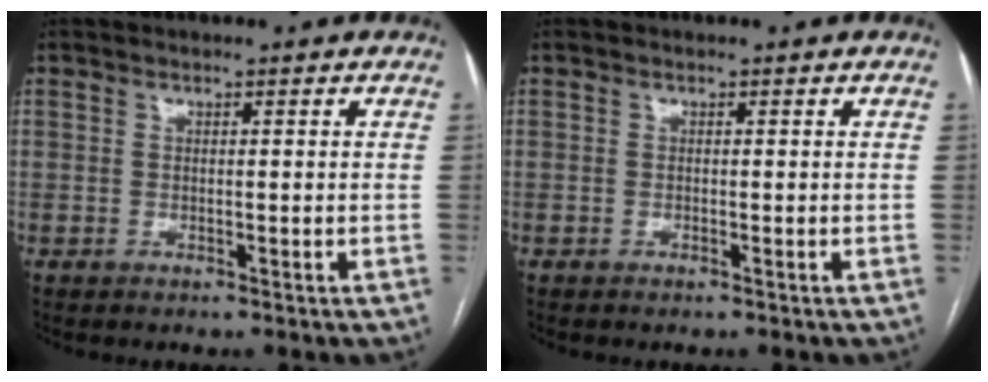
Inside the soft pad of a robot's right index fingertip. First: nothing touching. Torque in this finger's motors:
{"motor_torque": [-0.09, -0.07, 0.06, 0.01]}